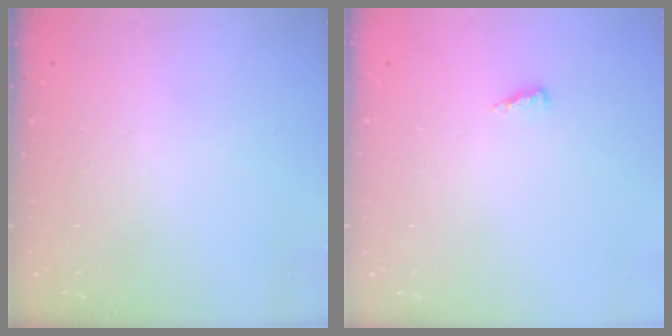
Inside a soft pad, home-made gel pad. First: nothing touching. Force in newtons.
{"total": 4.2, "press": 4.2, "slide": 0.6}